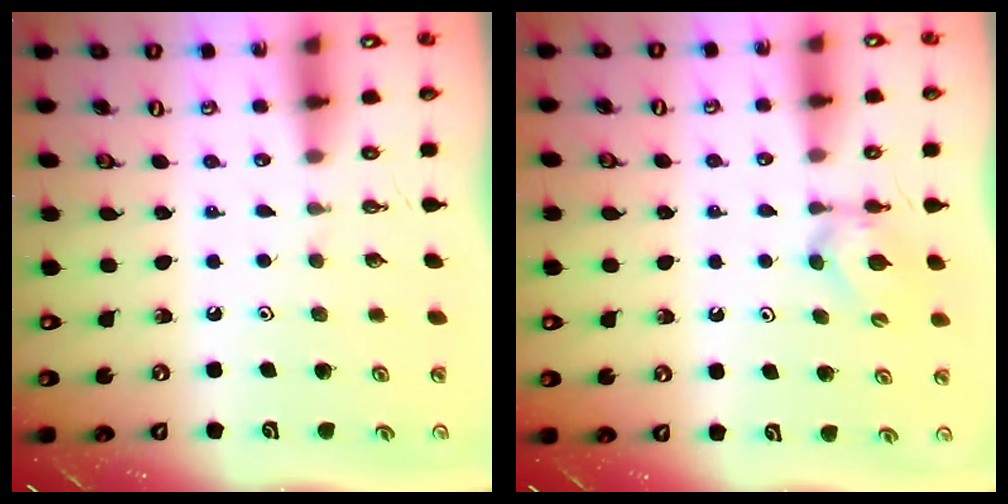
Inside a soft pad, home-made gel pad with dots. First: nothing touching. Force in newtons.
{"total": 4.8, "press": 4.7, "slide": 0.8}